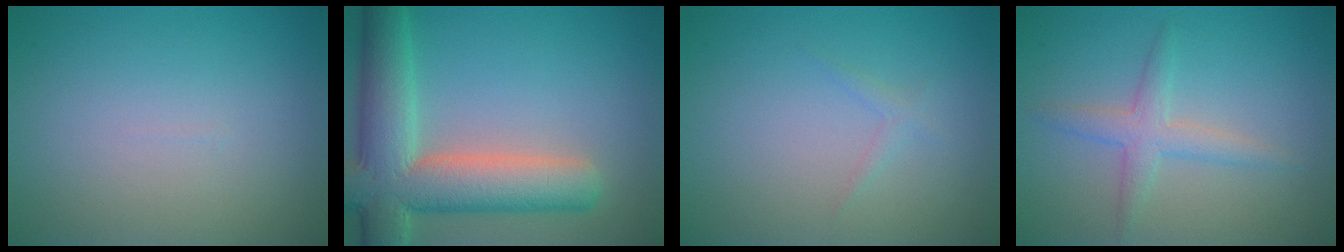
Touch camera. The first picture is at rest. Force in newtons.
{"total": 9.7, "press": 9.7, "slide": 0.9}
{"total": 0.7, "press": 0.7, "slide": 0.0}
{"total": 2.5, "press": 2.5, "slide": 0.1}